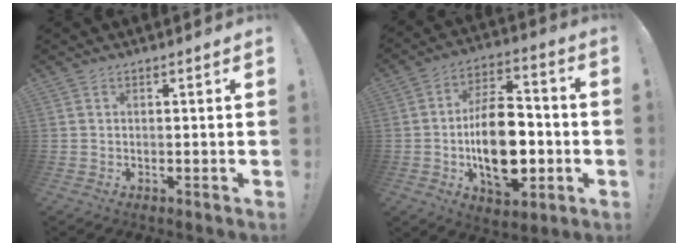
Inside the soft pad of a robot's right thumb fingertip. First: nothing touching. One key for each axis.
{"total": 20.5, "fx": -3.4, "fy": 12.2, "fz": 16.1, "tx": -0.263, "ty": 0.018, "tz": -0.051}